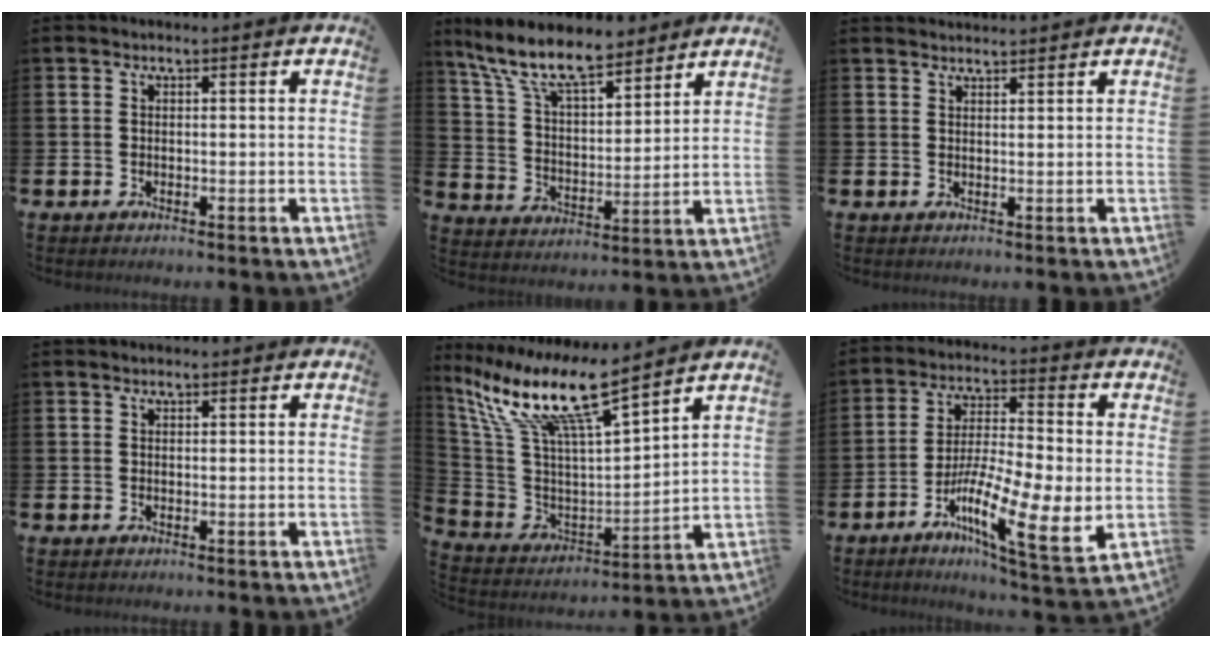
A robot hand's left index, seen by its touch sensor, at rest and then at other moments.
{"total": 10.6, "force": [9.0, 3.2, 4.8], "torque": [-0.130, -0.039, 0.162]}
{"total": 1.7, "force": [1.7, 0.1, 0.0], "torque": [0.011, -0.012, 0.028]}
{"total": 0.6, "force": [0.6, 0.1, 0.2], "torque": [0.005, -0.002, 0.009]}
{"total": 12.6, "force": [9.7, 1.9, 7.8], "torque": [-0.185, -0.061, 0.163]}
{"total": 11.0, "force": [-3.2, 1.9, 10.3], "torque": [-0.173, -0.035, -0.061]}